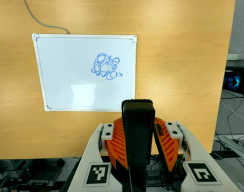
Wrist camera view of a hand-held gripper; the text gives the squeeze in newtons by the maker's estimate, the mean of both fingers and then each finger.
{"total": 9.1, "left": 7.8, "right": 10.3}